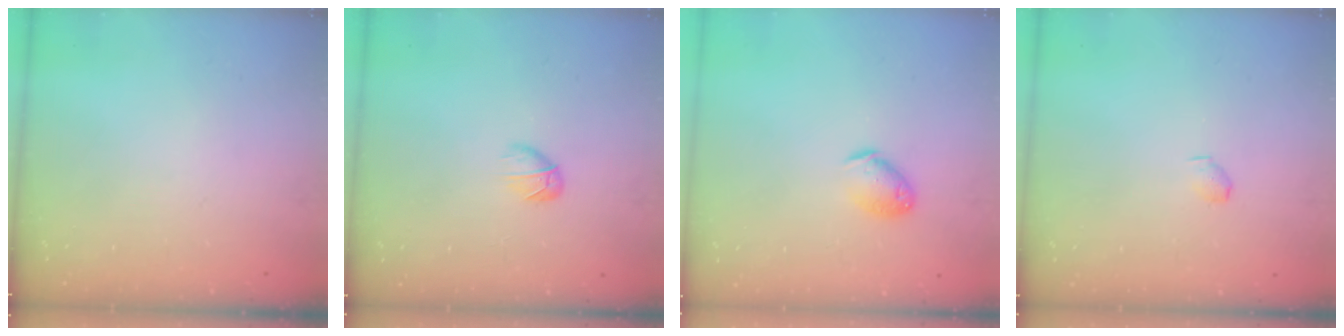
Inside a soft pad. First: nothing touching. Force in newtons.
{"total": 3.8, "press": 3.6, "slide": 1.1}
{"total": 8.3, "press": 8.2, "slide": 1.2}
{"total": 2.9, "press": 2.9, "slide": 0.5}